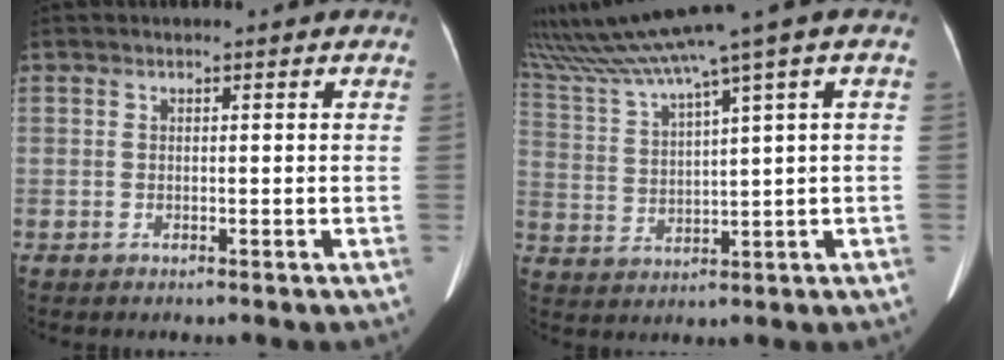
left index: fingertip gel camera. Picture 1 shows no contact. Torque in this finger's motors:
{"motor_torque": [-0.02, -1.30, 0.39, 0.21]}